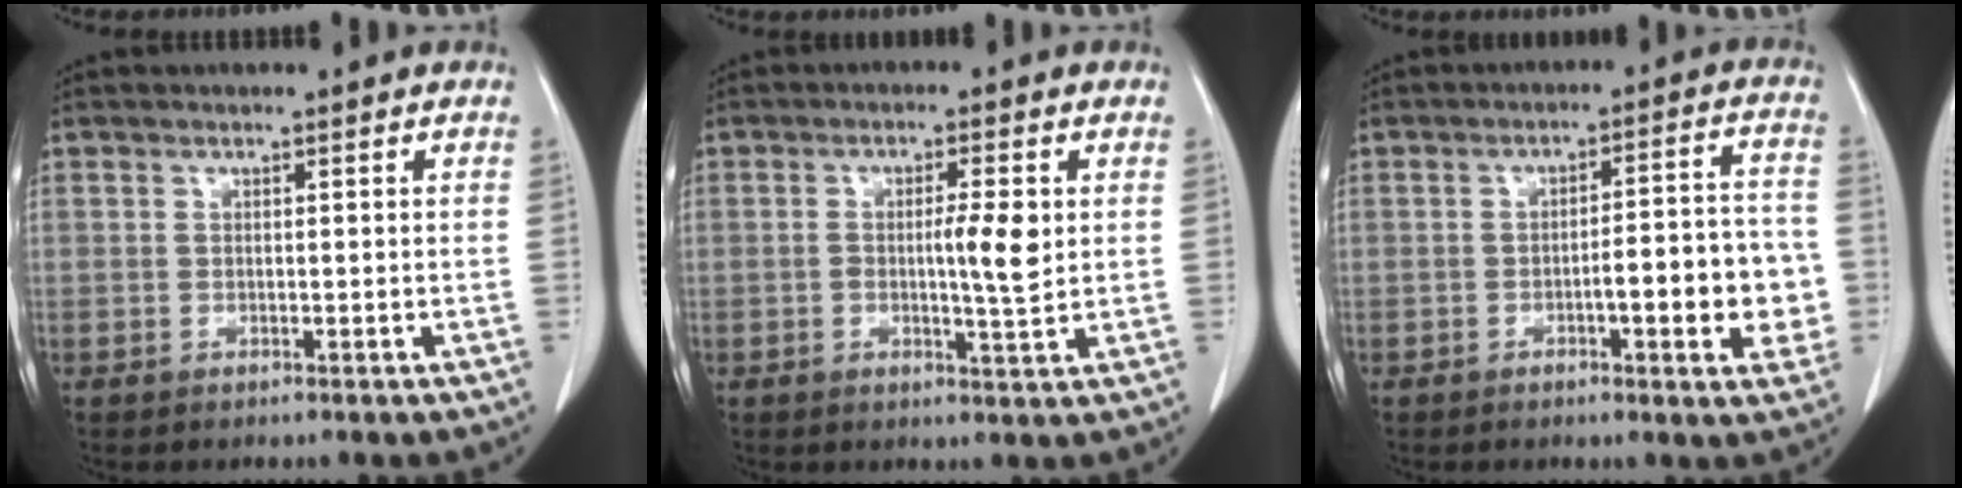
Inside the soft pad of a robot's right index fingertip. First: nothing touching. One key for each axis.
{"total": 5.2, "fx": 0.3, "fy": 0.5, "fz": 5.2, "tx": -0.084, "ty": -0.002, "tz": 0.003}
{"total": 9.9, "fx": -2.5, "fy": 2.2, "fz": 9.4, "tx": -0.117, "ty": 0.020, "tz": -0.029}